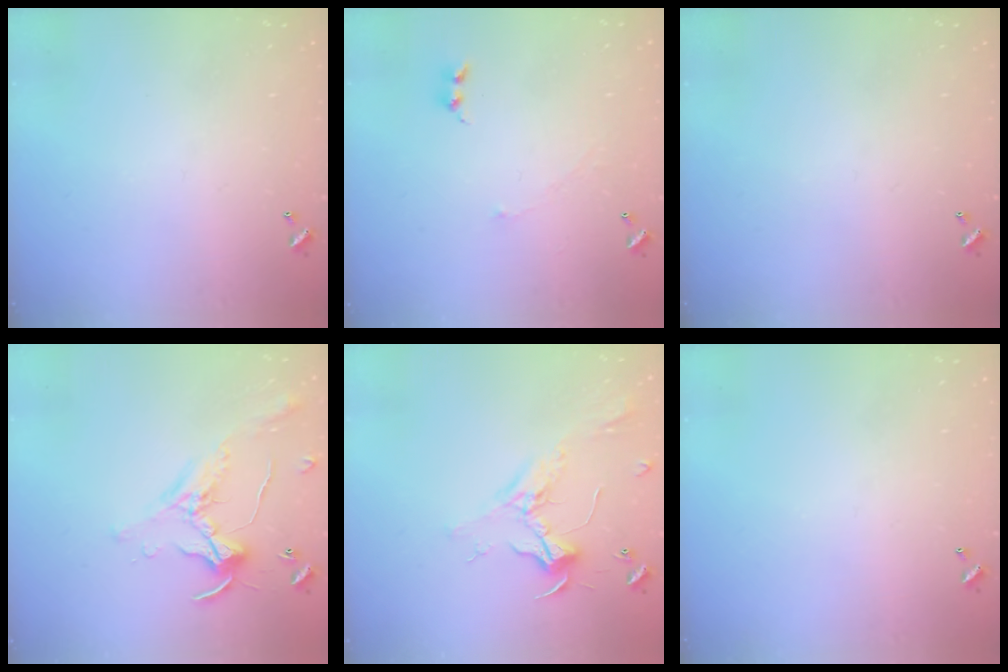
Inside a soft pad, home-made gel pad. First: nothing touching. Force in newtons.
{"total": 2.0, "press": 1.9, "slide": 0.7}
{"total": 0.0}
{"total": 0.8, "press": 0.8, "slide": 0.2}
{"total": 2.4, "press": 2.3, "slide": 0.8}
{"total": 0.0}